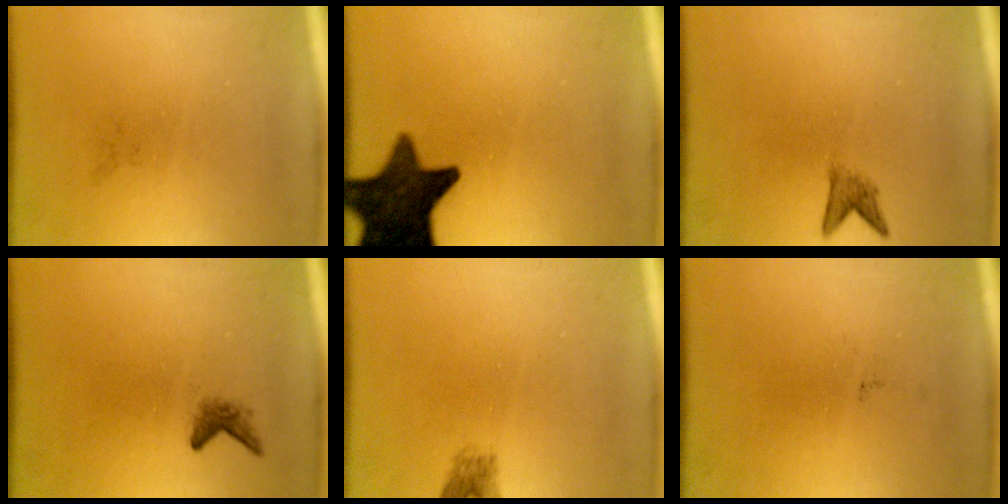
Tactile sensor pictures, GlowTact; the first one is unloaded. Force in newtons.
{"total": 14.3}
{"total": 1.8}
{"total": 1.4}
{"total": 1.8}
{"total": 0.0}